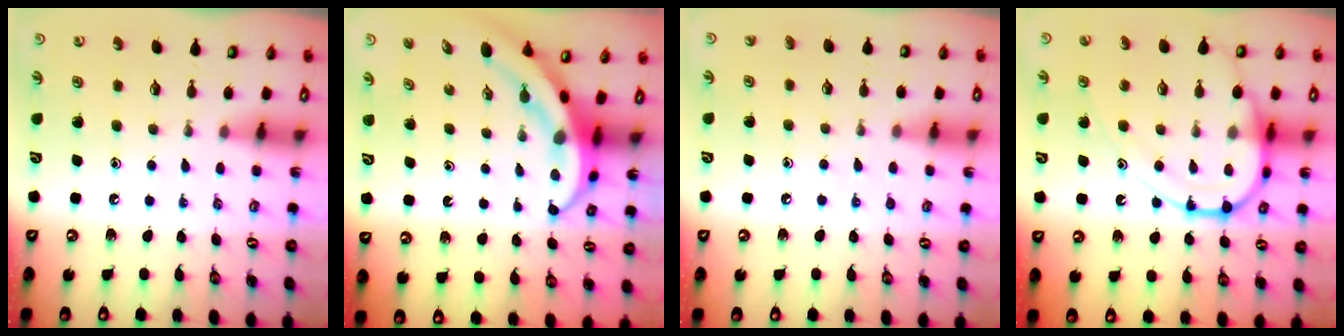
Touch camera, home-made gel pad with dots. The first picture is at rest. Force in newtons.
{"total": 7.0, "press": 6.9, "slide": 0.7}
{"total": 3.8, "press": 3.8, "slide": 0.4}
{"total": 13.5, "press": 13.4, "slide": 1.2}